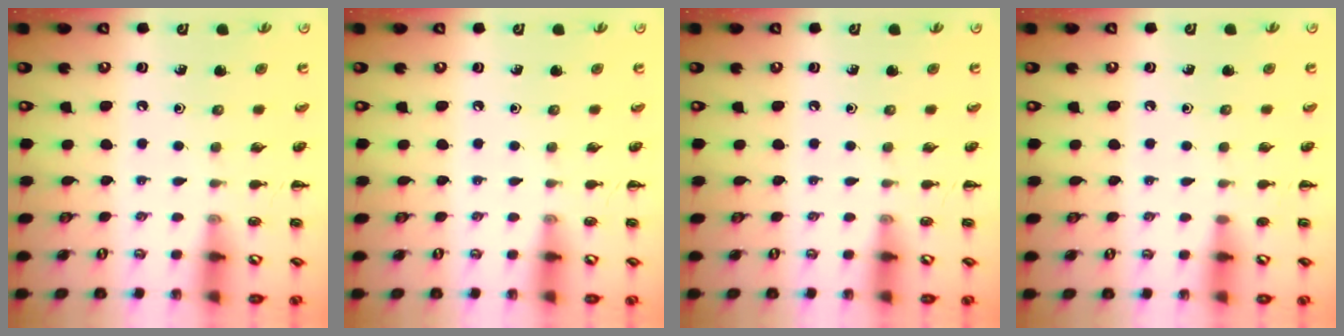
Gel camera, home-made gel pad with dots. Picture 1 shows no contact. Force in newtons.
{"total": 0.0}
{"total": 0.0}
{"total": 0.5, "press": 0.5, "slide": 0.1}